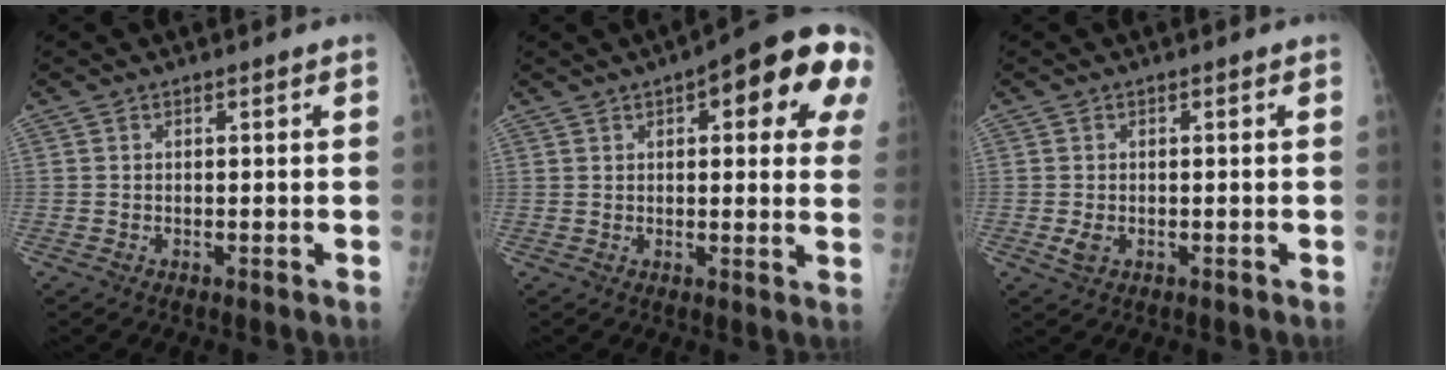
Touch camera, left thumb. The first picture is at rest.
{"total": 17.5, "force": [6.6, 6.2, 15.0], "torque": [-0.159, 0.004, 0.071]}
{"total": 1.9, "force": [-0.6, 1.3, 1.3], "torque": [-0.025, -0.003, -0.009]}